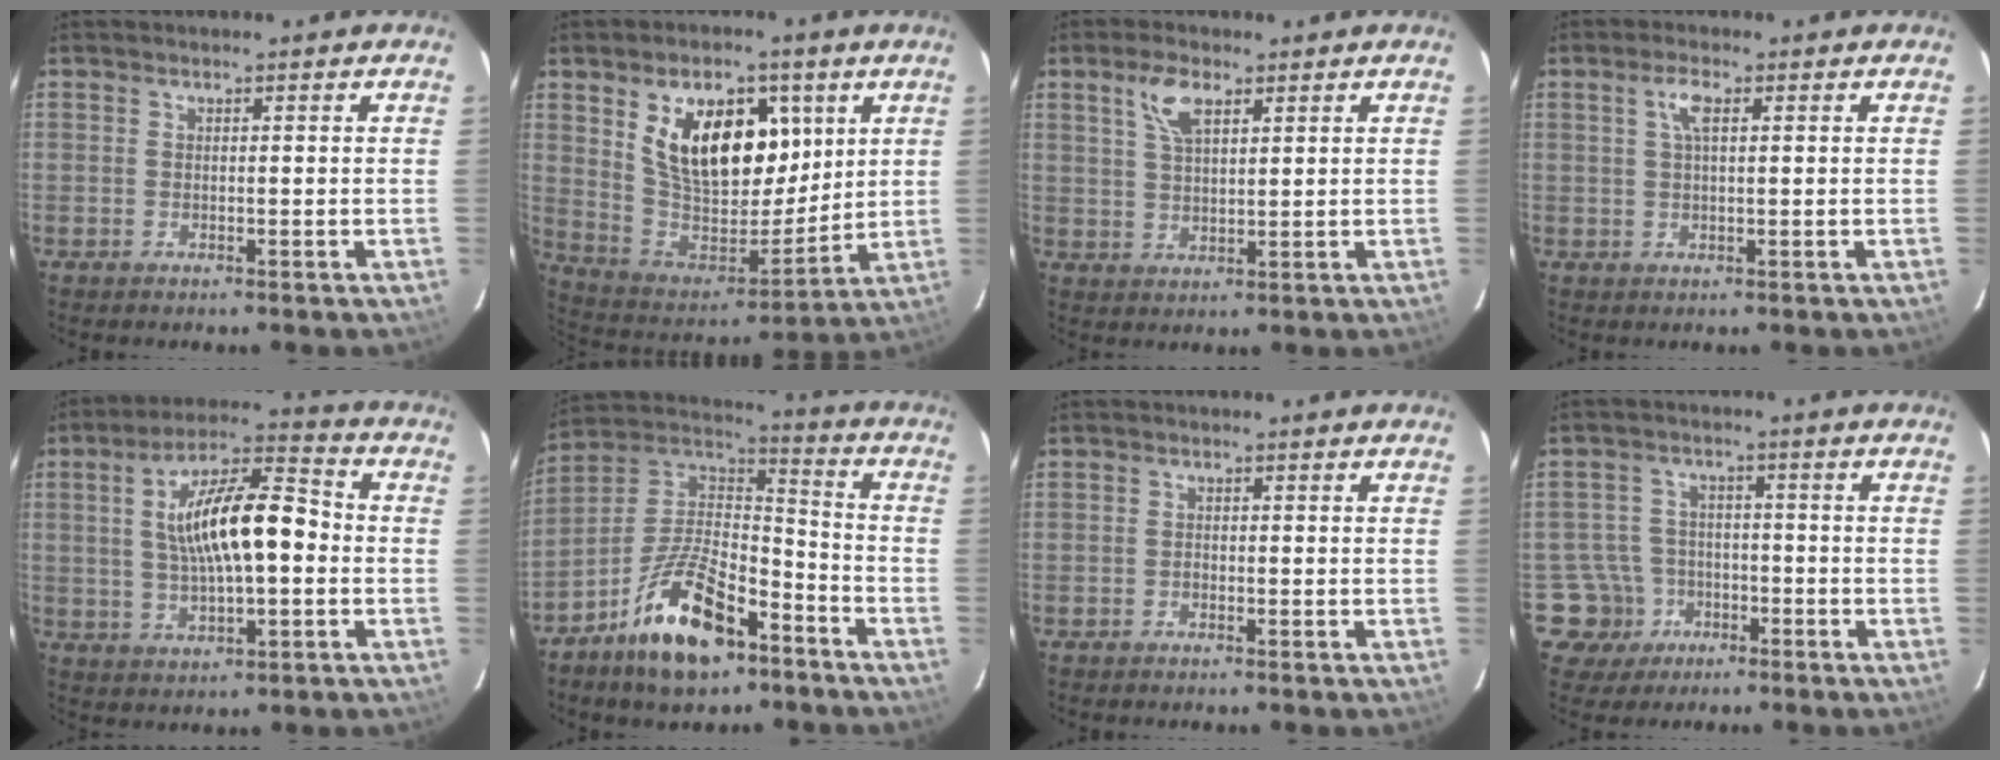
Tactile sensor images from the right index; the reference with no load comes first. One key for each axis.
{"total": 18.9, "fx": 7.0, "fy": 10.7, "fz": 14.0, "tx": -0.249, "ty": 0.006, "tz": 0.139}
{"total": 5.6, "fx": 3.0, "fy": 2.4, "fz": 4.1, "tx": -0.079, "ty": 0.010, "tz": 0.058}
{"total": 3.0, "fx": 1.0, "fy": 1.0, "fz": 2.6, "tx": -0.054, "ty": 0.007, "tz": 0.020}
{"total": 14.9, "fx": 0.4, "fy": 4.9, "fz": 14.0, "tx": -0.247, "ty": 0.022, "tz": 0.009}
{"total": 17.6, "fx": -10.2, "fy": 8.0, "fz": 11.8, "tx": -0.232, "ty": 0.013, "tz": -0.176}
{"total": 0.6, "fx": -0.4, "fy": 0.5, "fz": 0.2, "tx": -0.003, "ty": 0.001, "tz": -0.008}
{"total": 6.7, "fx": -3.2, "fy": 5.9, "fz": 0.0, "tx": -0.018, "ty": 0.027, "tz": -0.053}